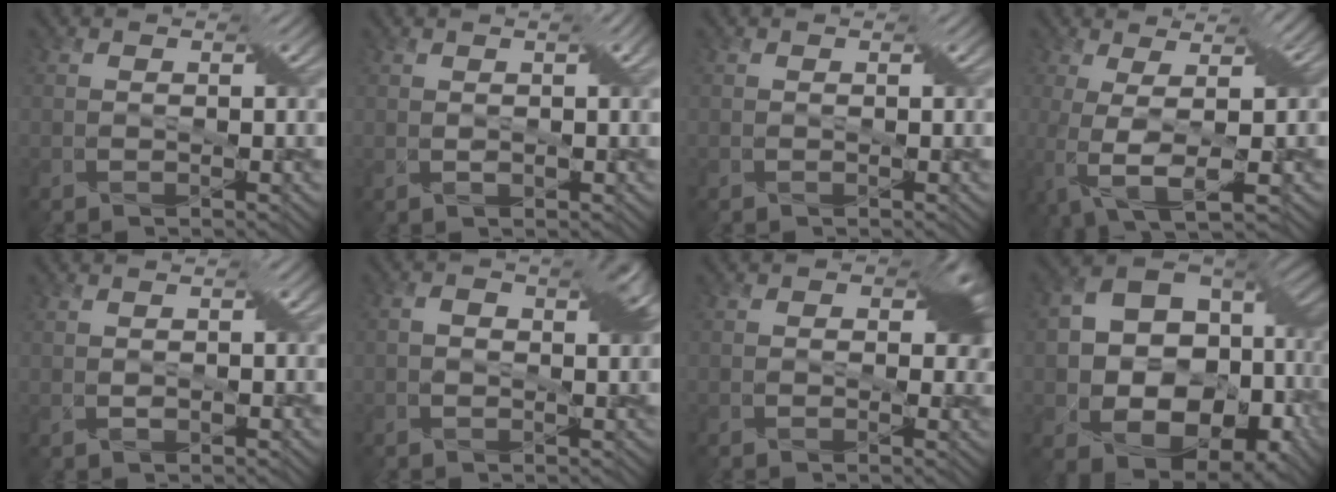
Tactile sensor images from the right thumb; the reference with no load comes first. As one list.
[{"total": 2.5, "force": [0.8, 0.6, 2.3], "torque": [-0.044, 0.007, 0.015]}, {"total": 0.0}, {"total": 7.6, "force": [-0.8, 1.9, 7.3], "torque": [-0.137, 0.003, -0.012]}, {"total": 1.0, "force": [0.3, 0.2, 0.9], "torque": [-0.022, 0.005, 0.009]}, {"total": 3.8, "force": [0.4, 2.0, 3.2], "torque": [-0.053, 0.005, 0.002]}, {"total": 3.5, "force": [0.7, 2.5, 2.4], "torque": [-0.028, -0.007, 0.003]}, {"total": 17.0, "force": [-2.4, 12.4, 11.4], "torque": [-0.181, -0.031, -0.014]}]